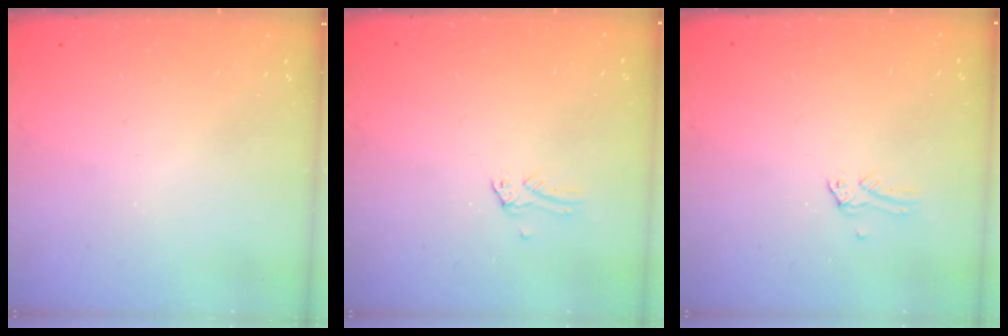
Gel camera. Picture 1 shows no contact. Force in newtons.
{"total": 0.0}
{"total": 0.0}